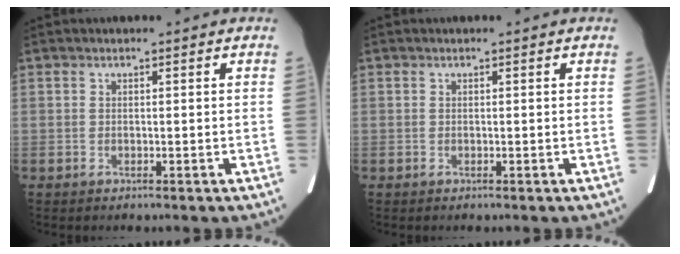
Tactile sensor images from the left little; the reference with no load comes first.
{"total": 0.0}